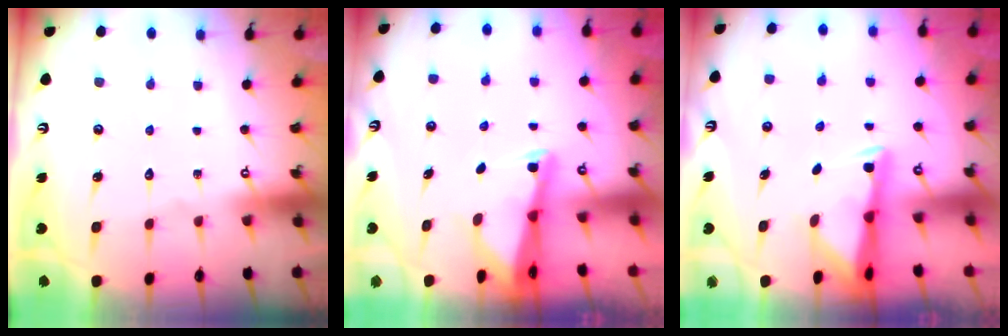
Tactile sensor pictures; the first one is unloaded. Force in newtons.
{"total": 2.7, "press": 2.7, "slide": 0.2}
{"total": 3.2, "press": 3.1, "slide": 0.5}